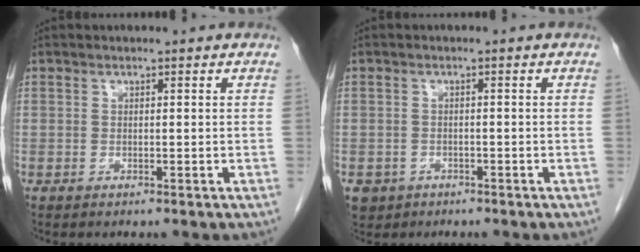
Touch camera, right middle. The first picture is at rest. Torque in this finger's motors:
{"motor_torque": [0.63, -0.51, 0.06, 0.01]}